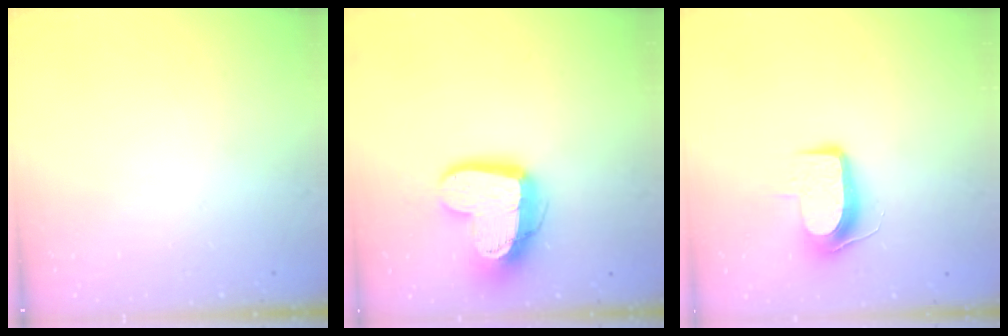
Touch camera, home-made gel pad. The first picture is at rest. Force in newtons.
{"total": 15.6, "press": 15.5, "slide": 1.6}
{"total": 8.7, "press": 8.6, "slide": 0.7}